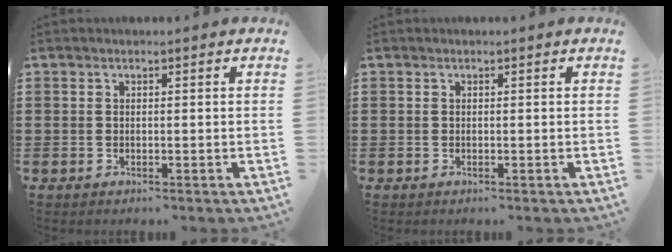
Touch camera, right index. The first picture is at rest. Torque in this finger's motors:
{"motor_torque": [0.00, 0.00, 0.00, 0.00]}